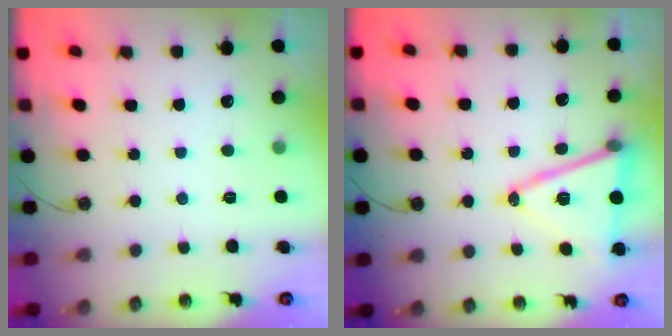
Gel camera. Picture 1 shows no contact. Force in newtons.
{"total": 14.9, "press": 14.5, "slide": 3.5}